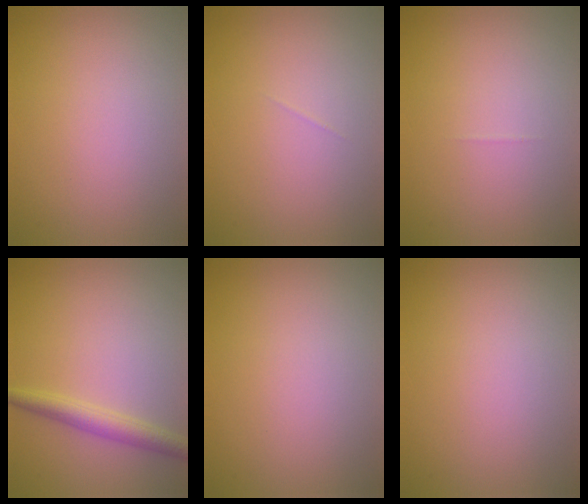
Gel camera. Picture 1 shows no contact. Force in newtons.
{"total": 0.0}
{"total": 0.0}
{"total": 2.7, "press": 2.7, "slide": 0.1}
{"total": 0.0}
{"total": 0.0}